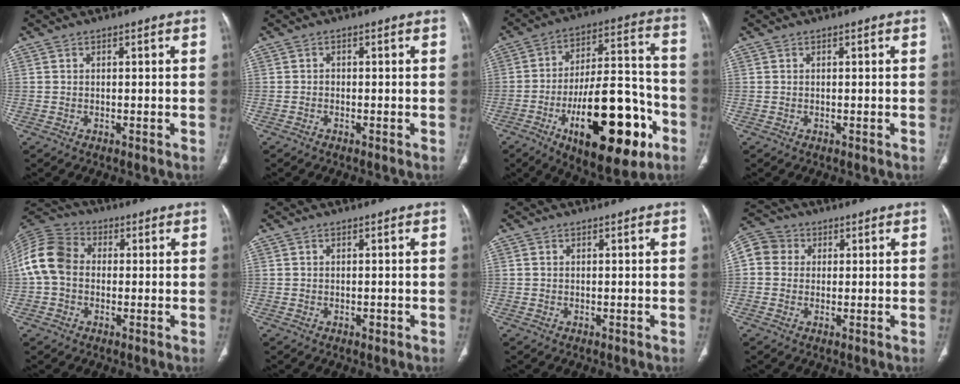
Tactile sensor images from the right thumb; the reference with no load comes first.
{"total": 0.5, "force": [-0.4, 0.3, 0.2], "torque": [0.000, 0.002, -0.010]}
{"total": 25.8, "force": [-10.6, 10.6, 21.0], "torque": [-0.306, 0.054, -0.151]}
{"total": 0.0}
{"total": 11.1, "force": [0.2, 8.5, 7.1], "torque": [-0.141, 0.031, -0.007]}
{"total": 0.8, "force": [-0.3, 0.5, 0.5], "torque": [-0.005, 0.000, -0.004]}
{"total": 0.0}
{"total": 9.1, "force": [1.9, 8.2, 3.4], "torque": [-0.064, 0.023, 0.029]}